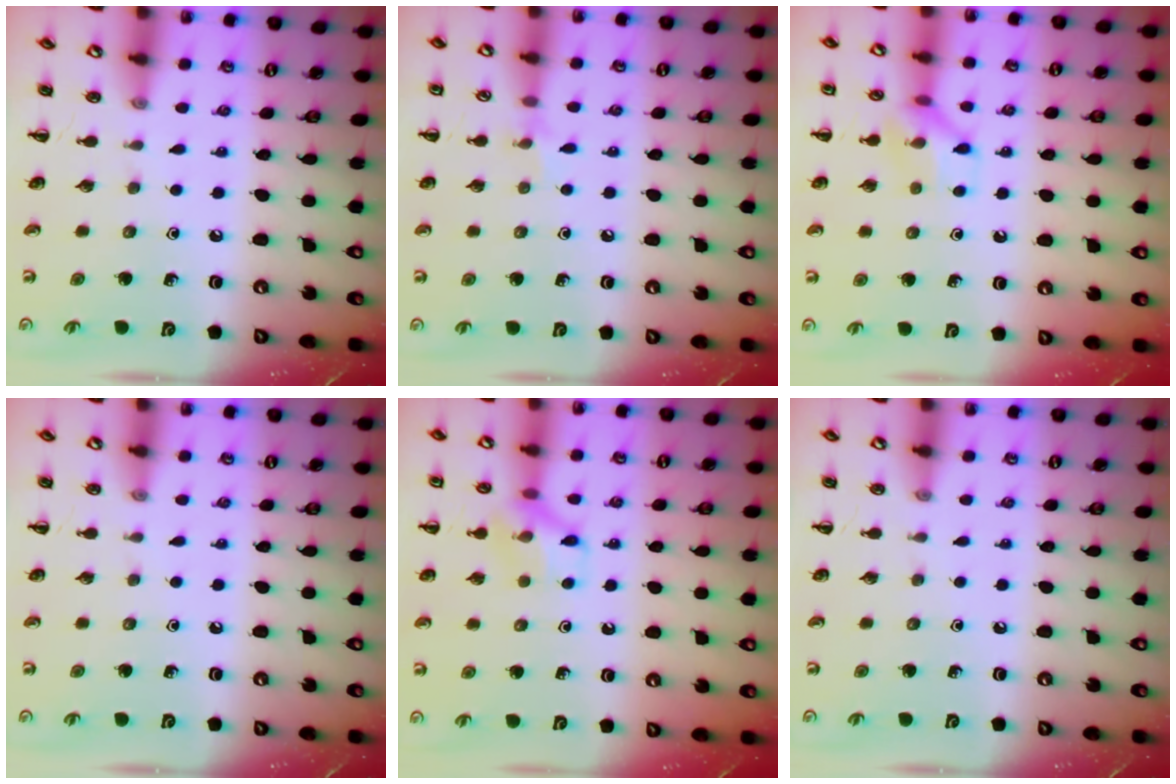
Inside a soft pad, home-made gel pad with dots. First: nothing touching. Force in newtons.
{"total": 4.8, "press": 4.5, "slide": 1.7}
{"total": 8.3, "press": 8.3, "slide": 0.8}
{"total": 0.0}
{"total": 10.0, "press": 9.9, "slide": 1.0}
{"total": 0.0}